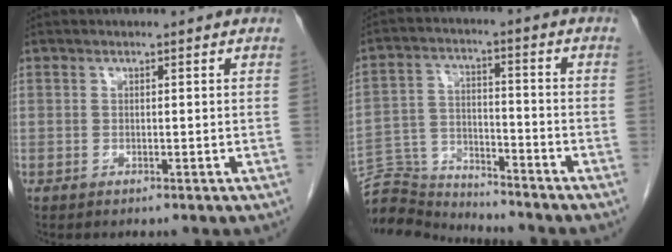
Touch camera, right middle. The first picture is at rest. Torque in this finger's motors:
{"motor_torque": [-0.34, -0.06, -0.17, -0.06]}